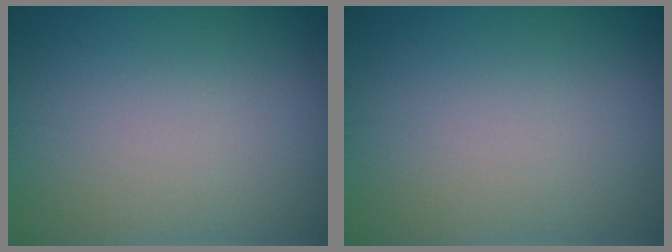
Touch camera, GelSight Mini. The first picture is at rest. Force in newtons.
{"total": 0.0}